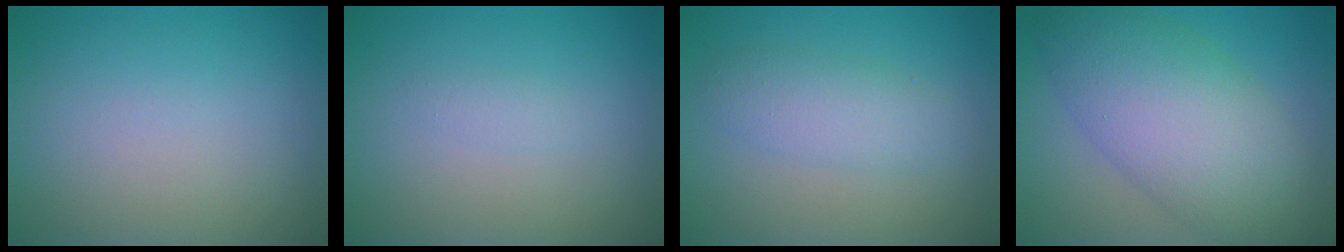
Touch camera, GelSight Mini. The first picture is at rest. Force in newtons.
{"total": 0.8, "press": 0.8, "slide": 0.1}
{"total": 3.0, "press": 3.0, "slide": 0.2}
{"total": 9.5, "press": 9.5, "slide": 0.2}